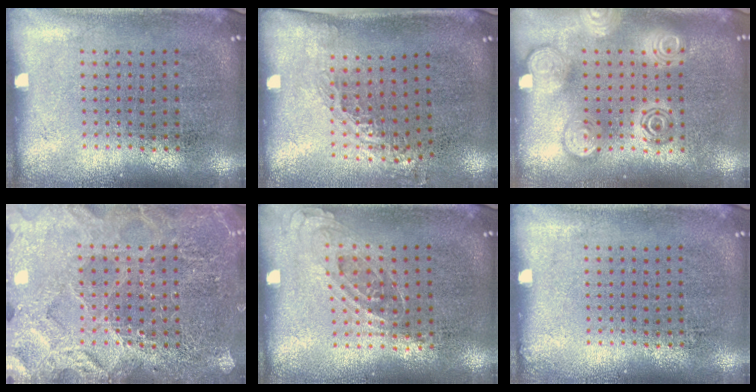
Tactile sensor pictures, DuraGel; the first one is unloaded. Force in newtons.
{"total": 1.1, "press": 0.8, "slide": 0.6}
{"total": 2.9, "press": 2.8, "slide": 0.4}
{"total": 3.6, "press": 3.6, "slide": 0.4}
{"total": 0.8, "press": 0.7, "slide": 0.5}
{"total": 0.0}